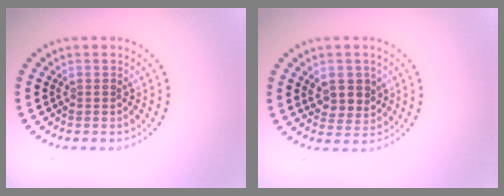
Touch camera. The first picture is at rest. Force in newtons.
{"total": 2.8, "press": 2.7, "slide": 0.9}